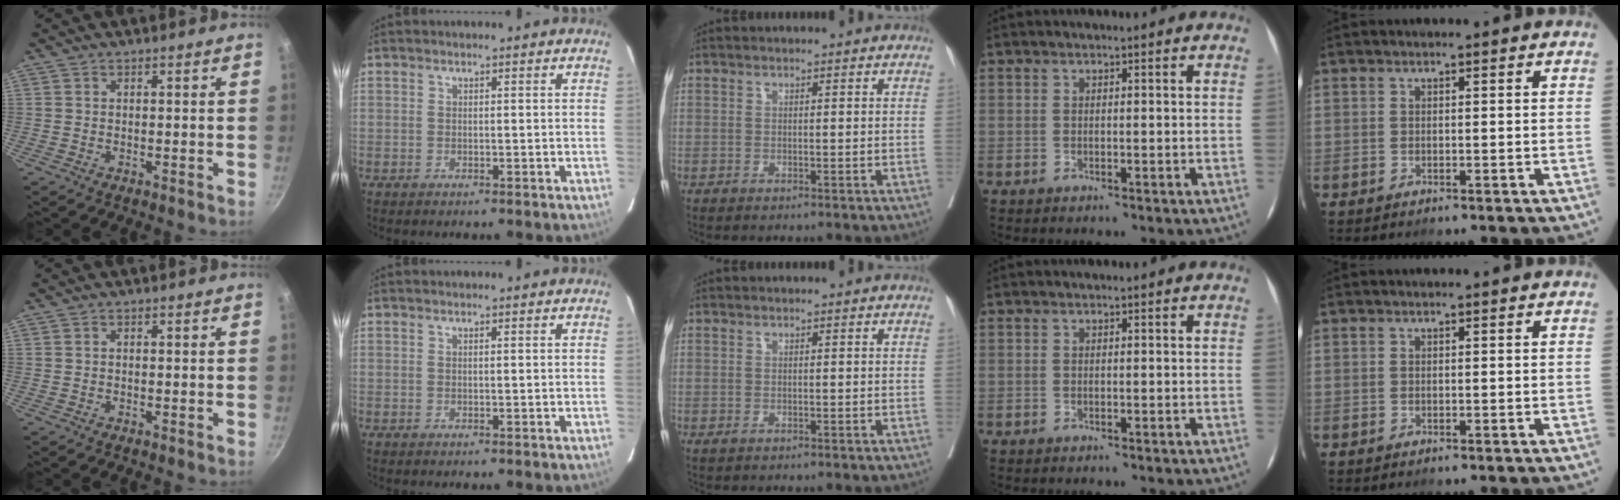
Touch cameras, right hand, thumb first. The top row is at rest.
{}